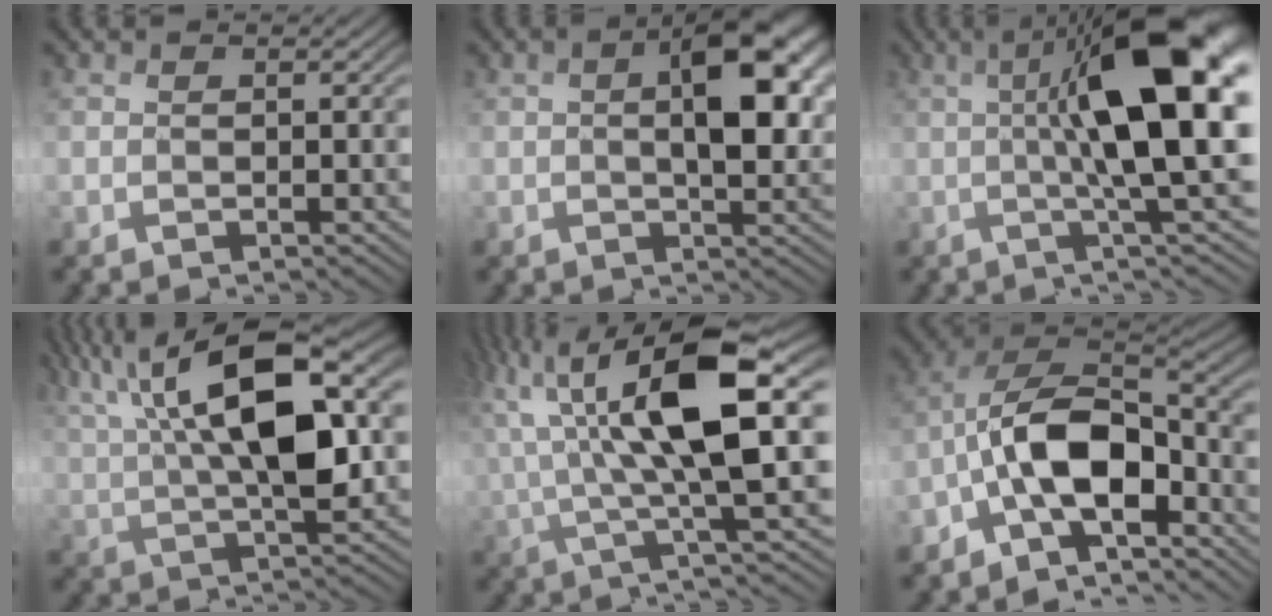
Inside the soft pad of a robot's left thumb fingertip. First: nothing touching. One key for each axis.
{"total": 8.0, "fx": 1.4, "fy": 3.7, "fz": 7.0, "tx": -0.104, "ty": 0.005, "tz": 0.023}
{"total": 13.5, "fx": 1.3, "fy": 3.0, "fz": 13.1, "tx": -0.195, "ty": 0.014, "tz": 0.021}
{"total": 16.5, "fx": 5.8, "fy": 6.1, "fz": 14.2, "tx": -0.271, "ty": 0.027, "tz": 0.098}
{"total": 14.1, "fx": 3.3, "fy": 4.0, "fz": 13.2, "tx": -0.274, "ty": 0.004, "tz": 0.064}
{"total": 11.0, "fx": -4.2, "fy": 5.4, "fz": 8.6, "tx": -0.159, "ty": 0.011, "tz": -0.095}